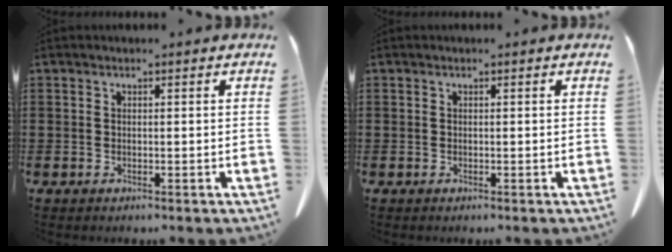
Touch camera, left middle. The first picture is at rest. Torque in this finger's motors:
{"motor_torque": [-0.59, -0.77, 0.06, 0.01]}